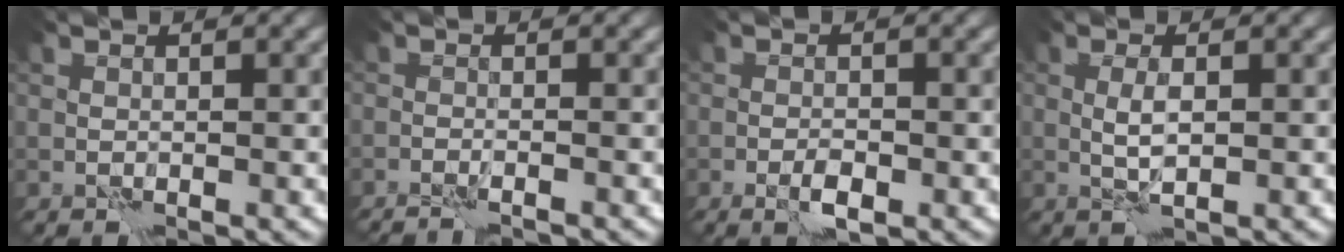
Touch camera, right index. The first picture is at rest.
{"total": 2.2, "force": [-2.1, 0.0, 0.7], "torque": [-0.012, 0.005, -0.033]}
{"total": 1.6, "force": [-0.7, 0.5, 1.4], "torque": [-0.024, 0.000, -0.013]}
{"total": 1.7, "force": [0.4, 0.3, 1.7], "torque": [-0.036, 0.000, 0.007]}